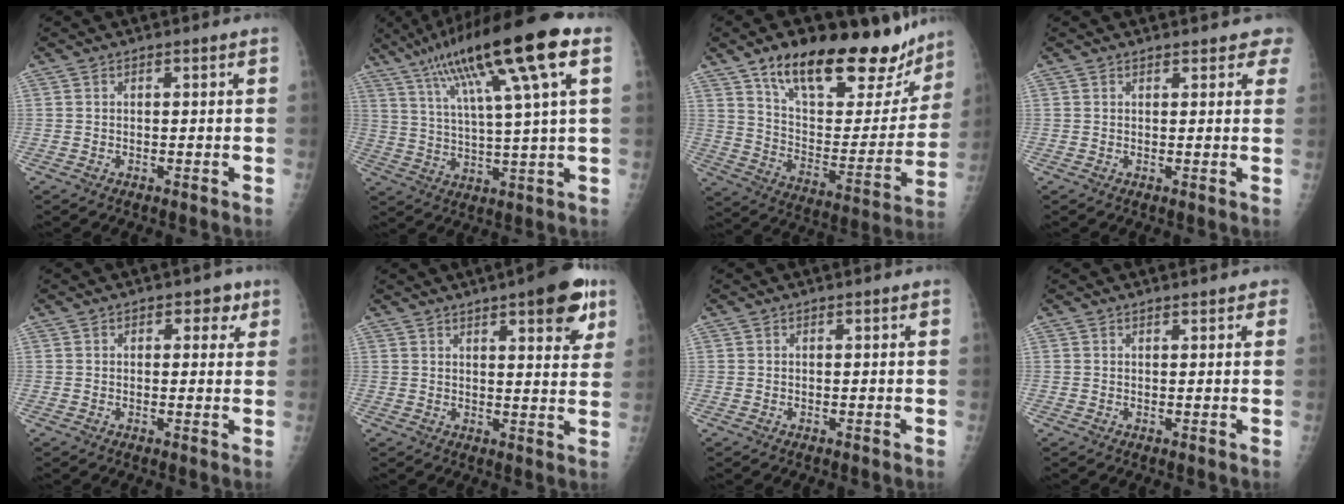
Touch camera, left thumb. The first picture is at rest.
{"total": 20.7, "force": [9.9, 2.1, 18.0], "torque": [-0.309, 0.004, 0.166]}
{"total": 28.1, "force": [19.6, 11.0, 16.8], "torque": [-0.210, -0.063, 0.305]}
{"total": 3.7, "force": [3.2, 1.5, 1.1], "torque": [0.023, -0.007, 0.023]}
{"total": 3.7, "force": [1.6, 2.4, 2.4], "torque": [-0.002, -0.002, 0.013]}
{"total": 11.1, "force": [6.0, 3.2, 8.8], "torque": [-0.086, -0.022, 0.071]}
{"total": 0.0}
{"total": 1.4, "force": [1.1, 0.6, 0.7], "torque": [0.000, -0.001, 0.009]}